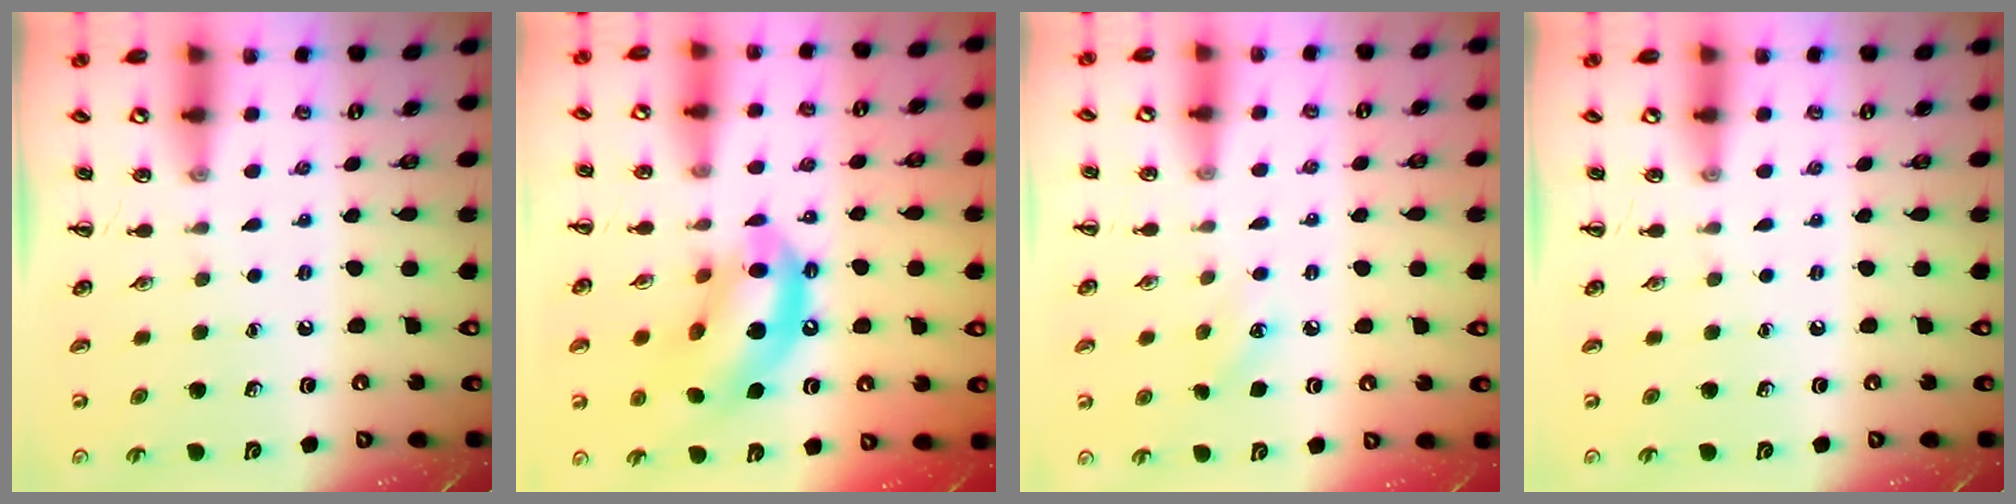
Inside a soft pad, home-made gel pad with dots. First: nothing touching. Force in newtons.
{"total": 15.0, "press": 14.5, "slide": 4.1}
{"total": 6.6, "press": 6.4, "slide": 1.9}
{"total": 0.0}